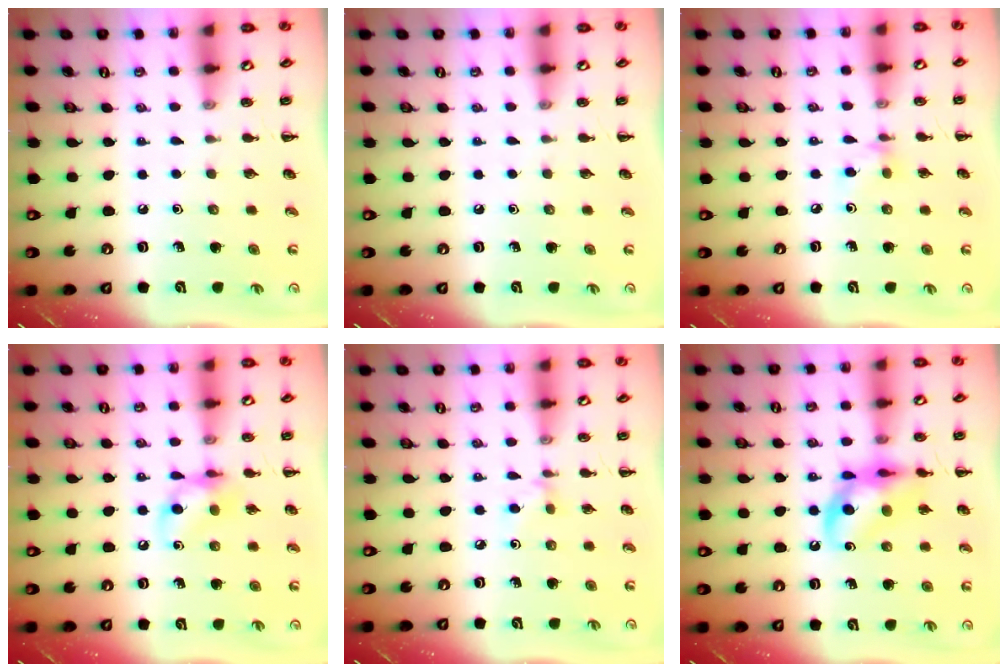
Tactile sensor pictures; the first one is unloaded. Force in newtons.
{"total": 0.0}
{"total": 5.1, "press": 5.0, "slide": 1.1}
{"total": 9.8, "press": 9.7, "slide": 1.3}
{"total": 3.2, "press": 2.9, "slide": 1.2}
{"total": 14.1, "press": 13.8, "slide": 3.0}